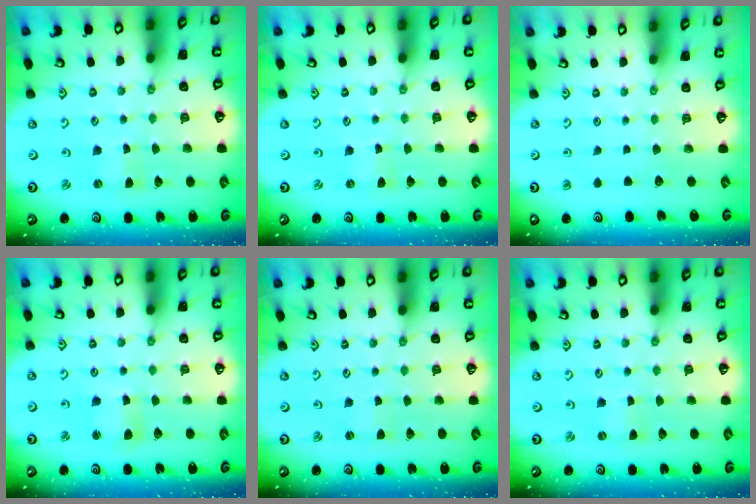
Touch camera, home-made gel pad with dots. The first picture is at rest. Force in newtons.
{"total": 0.0}
{"total": 0.0}
{"total": 4.3, "press": 4.2, "slide": 0.6}
{"total": 0.0}
{"total": 0.0}